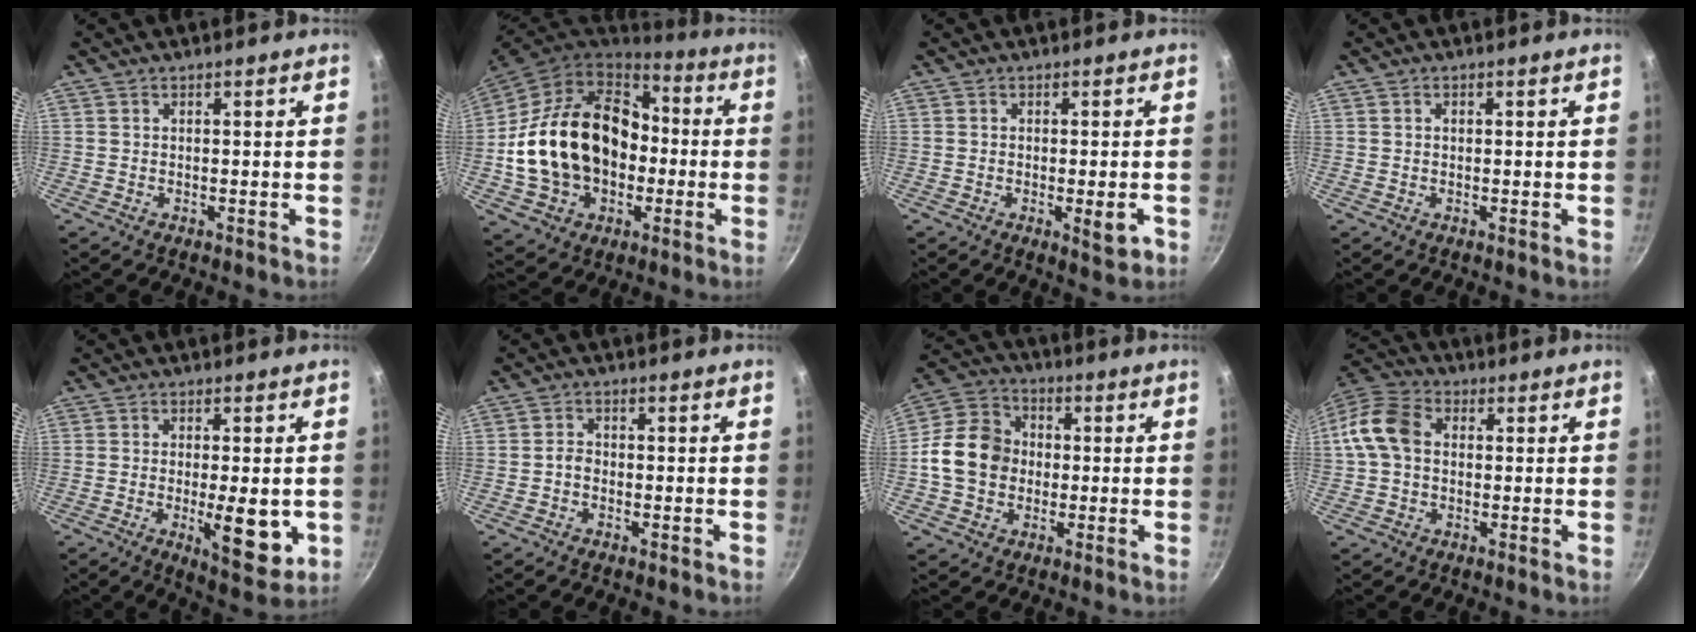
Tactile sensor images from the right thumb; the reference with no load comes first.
{"total": 23.7, "force": [-1.3, 17.7, 15.7], "torque": [-0.256, 0.051, -0.009]}
{"total": 4.4, "force": [-1.4, 1.3, 3.9], "torque": [-0.049, 0.000, -0.017]}
{"total": 0.6, "force": [0.1, 0.5, 0.4], "torque": [-0.005, 0.004, 0.001]}
{"total": 10.8, "force": [-2.0, 3.8, 9.9], "torque": [-0.127, -0.010, -0.019]}
{"total": 2.0, "force": [-0.9, 1.4, 1.1], "torque": [-0.020, 0.015, -0.020]}
{"total": 12.7, "force": [-0.8, 10.6, 7.0], "torque": [-0.096, 0.025, -0.031]}
{"total": 10.0, "force": [0.6, 7.5, 6.6], "torque": [-0.114, 0.026, -0.006]}